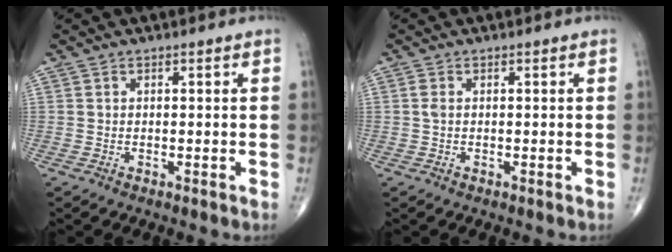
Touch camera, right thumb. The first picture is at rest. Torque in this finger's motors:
{"motor_torque": [0.38, 0.04, 0.17, 0.01, 0.00]}